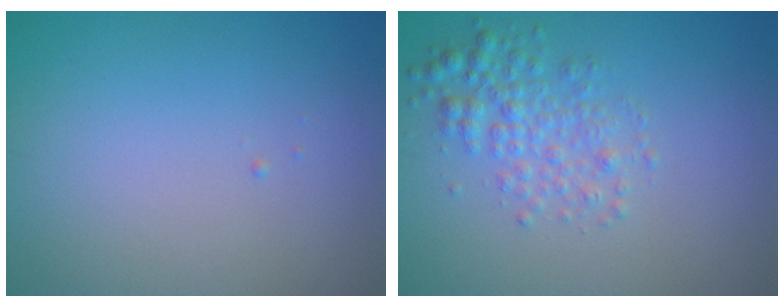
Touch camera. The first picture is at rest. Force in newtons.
{"total": 2.9, "press": 2.9, "slide": 0.0}